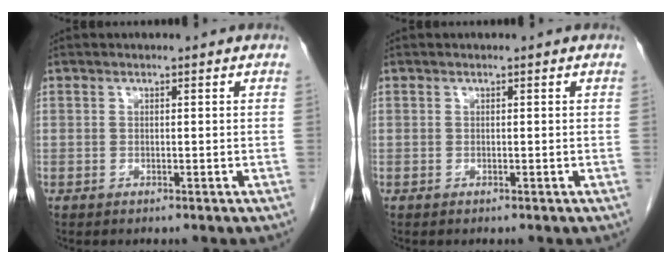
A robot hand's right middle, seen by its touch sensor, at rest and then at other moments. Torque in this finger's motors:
{"motor_torque": [-0.06, 0.06, -0.01, 0.00]}